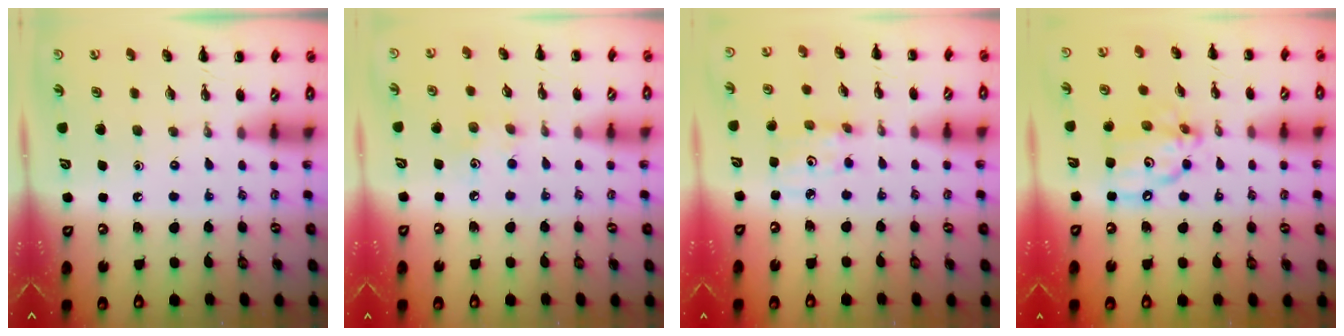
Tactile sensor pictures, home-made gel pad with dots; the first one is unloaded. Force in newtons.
{"total": 3.9, "press": 3.7, "slide": 0.9}
{"total": 2.6, "press": 2.6, "slide": 0.3}
{"total": 11.1, "press": 10.9, "slide": 2.1}